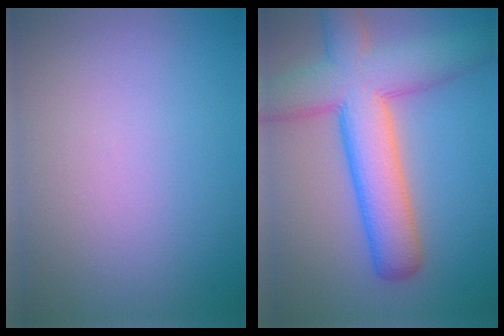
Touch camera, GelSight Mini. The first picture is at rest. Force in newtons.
{"total": 9.6, "press": 9.6, "slide": 0.4}